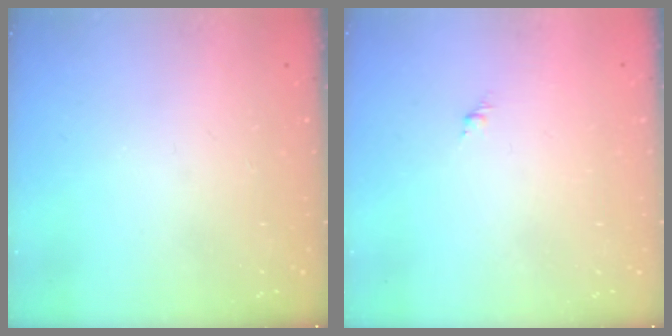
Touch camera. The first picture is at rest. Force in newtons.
{"total": 1.3, "press": 1.2, "slide": 0.5}